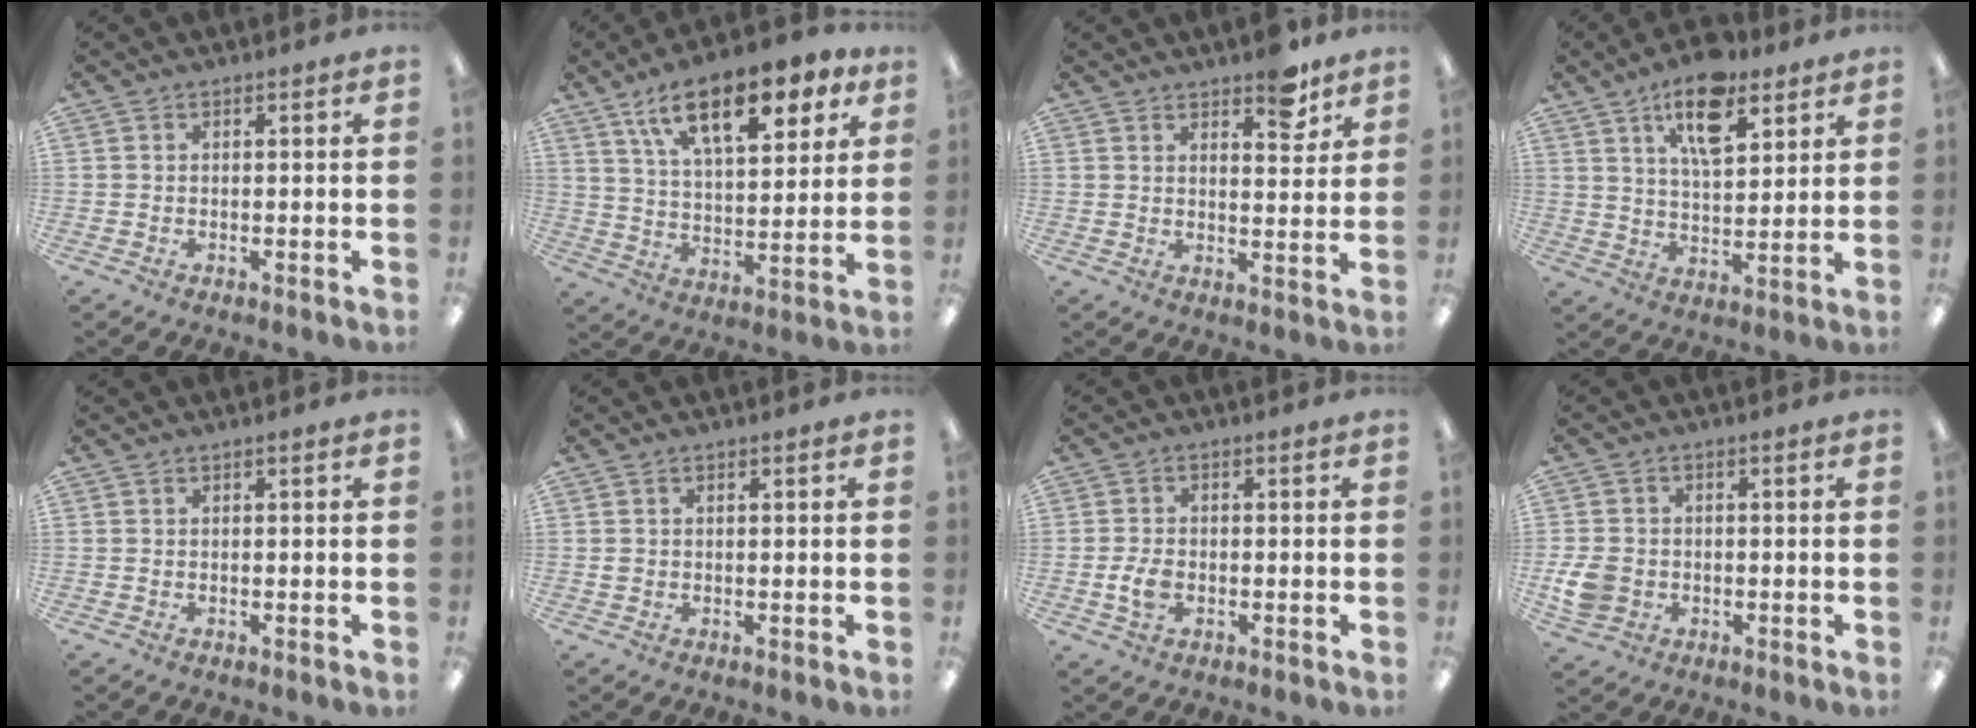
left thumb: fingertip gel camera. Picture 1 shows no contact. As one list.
[{"total": 17.5, "force": [10.5, 7.6, 11.8], "torque": [-0.182, -0.035, 0.174]}, {"total": 5.0, "force": [3.7, 2.0, 2.7], "torque": [-0.022, -0.019, 0.058]}, {"total": 13.0, "force": [8.1, 5.7, 8.4], "torque": [-0.132, -0.028, 0.139]}, {"total": 0.0}, {"total": 0.9, "force": [0.1, 0.9, 0.4], "torque": [-0.008, 0.005, 0.000]}, {"total": 4.7, "force": [-1.1, 3.1, 3.3], "torque": [-0.068, 0.005, -0.021]}, {"total": 6.4, "force": [-1.3, 5.4, 3.2], "torque": [-0.065, 0.008, -0.022]}]